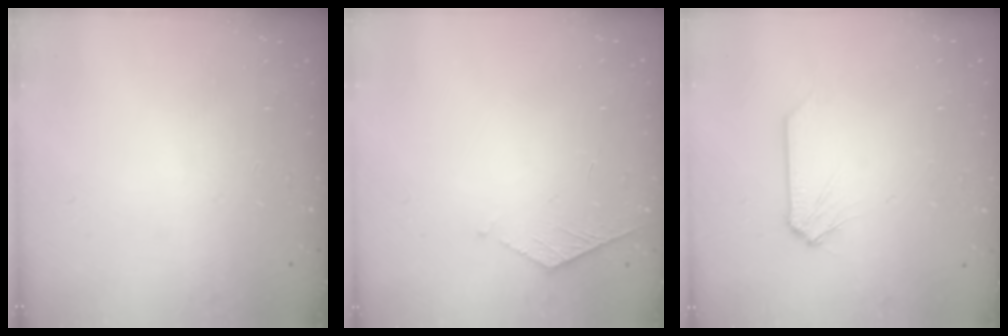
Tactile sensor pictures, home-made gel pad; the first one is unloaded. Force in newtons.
{"total": 3.9, "press": 3.9, "slide": 0.4}
{"total": 0.0}